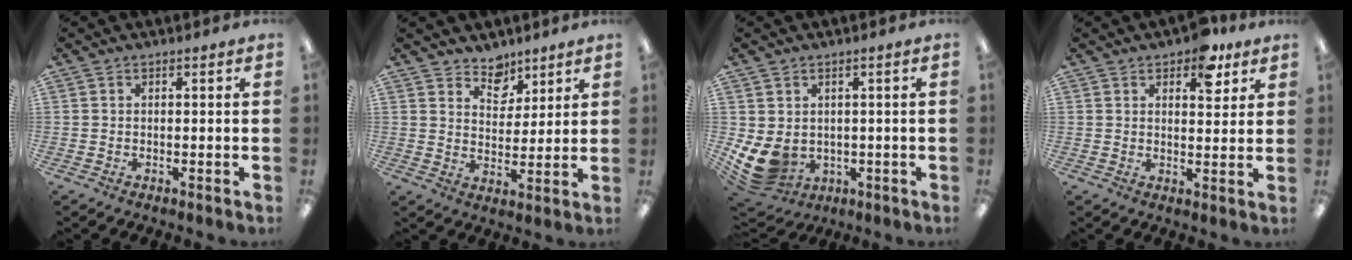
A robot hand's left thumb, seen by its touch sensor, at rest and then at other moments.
{"total": 6.8, "force": [5.6, 3.9, 0.8], "torque": [-0.010, -0.037, 0.103]}
{"total": 7.8, "force": [-1.1, 6.4, 4.3], "torque": [-0.108, -0.006, -0.013]}
{"total": 7.7, "force": [4.9, 3.8, 4.5], "torque": [-0.044, -0.020, 0.079]}